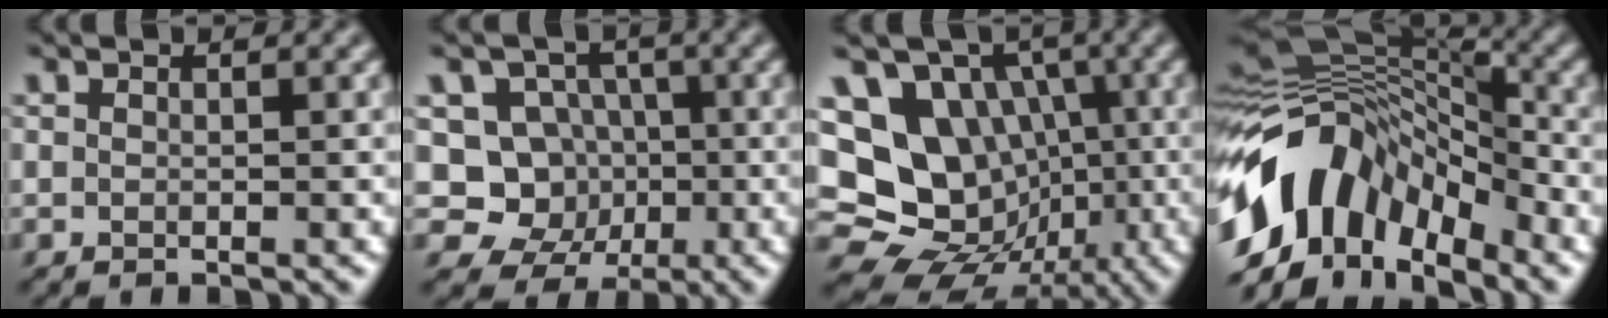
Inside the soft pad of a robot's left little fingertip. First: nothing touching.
{"total": 6.8, "force": [-0.7, 6.4, 2.2], "torque": [-0.023, 0.012, -0.045]}
{"total": 16.5, "force": [-1.1, 14.3, 8.1], "torque": [-0.180, 0.027, -0.019]}
{"total": 12.4, "force": [-6.1, 7.2, 8.0], "torque": [-0.144, 0.022, -0.122]}